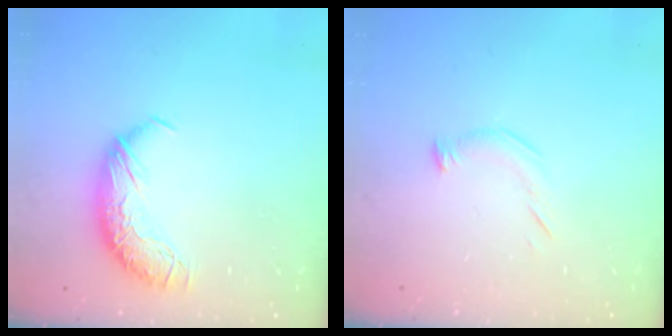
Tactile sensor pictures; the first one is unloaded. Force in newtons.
{"total": 4.8, "press": 4.7, "slide": 0.6}